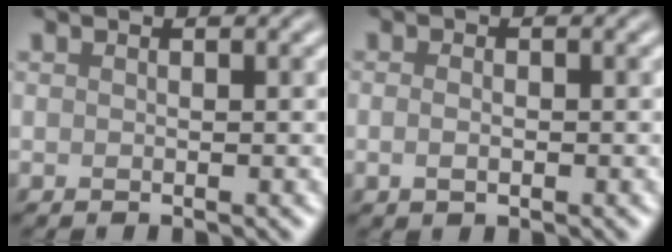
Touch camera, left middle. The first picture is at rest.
{"total": 1.3, "force": [-0.3, 0.8, 1.0], "torque": [-0.021, -0.001, -0.006]}